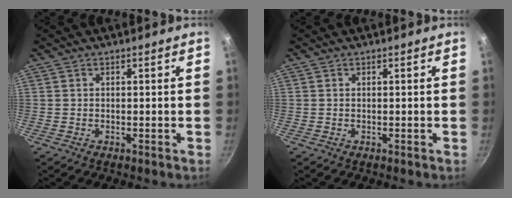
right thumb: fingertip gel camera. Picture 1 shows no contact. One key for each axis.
{"total": 0.0}